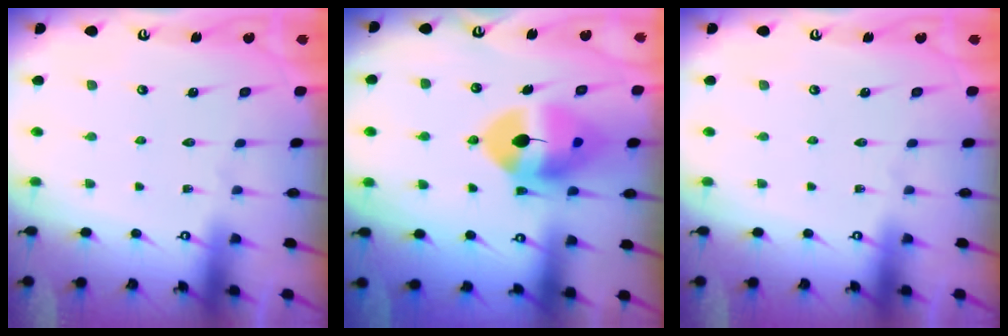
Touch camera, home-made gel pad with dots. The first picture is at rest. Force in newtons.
{"total": 12.4, "press": 12.2, "slide": 2.2}
{"total": 0.0}